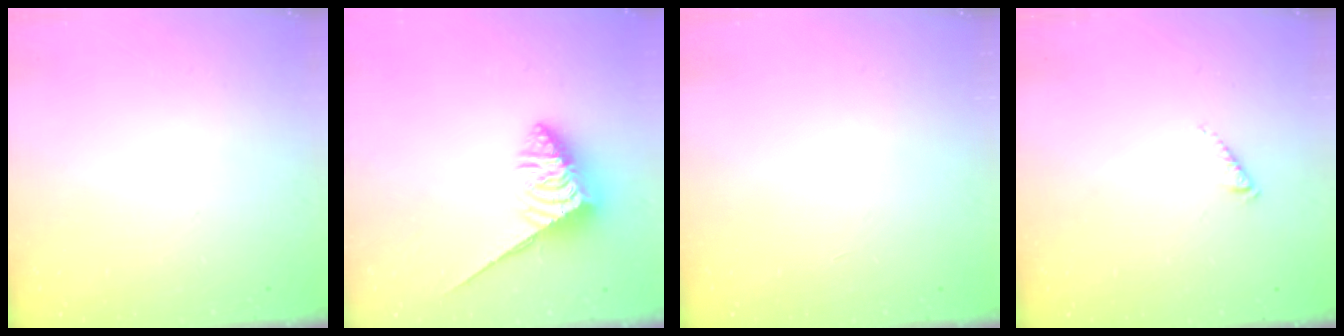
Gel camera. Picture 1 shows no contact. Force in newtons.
{"total": 6.0, "press": 6.0, "slide": 0.1}
{"total": 0.0}
{"total": 0.8, "press": 0.8, "slide": 0.1}